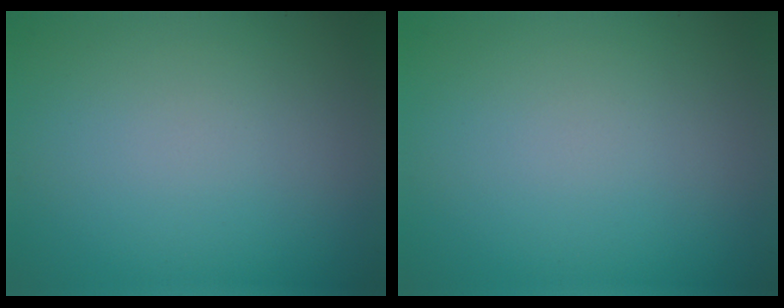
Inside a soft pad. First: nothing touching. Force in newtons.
{"total": 0.0}